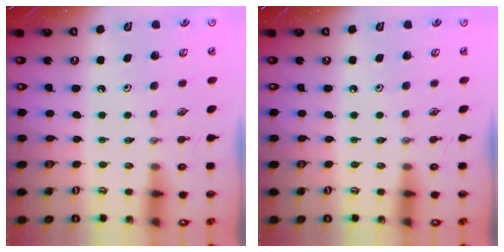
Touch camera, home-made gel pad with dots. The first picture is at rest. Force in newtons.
{"total": 0.0}